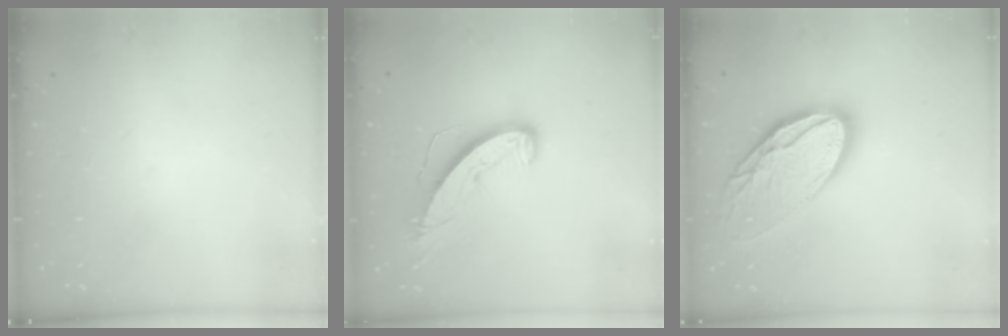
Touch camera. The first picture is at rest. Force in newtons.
{"total": 9.9, "press": 9.9, "slide": 0.3}
{"total": 18.6, "press": 18.5, "slide": 1.9}